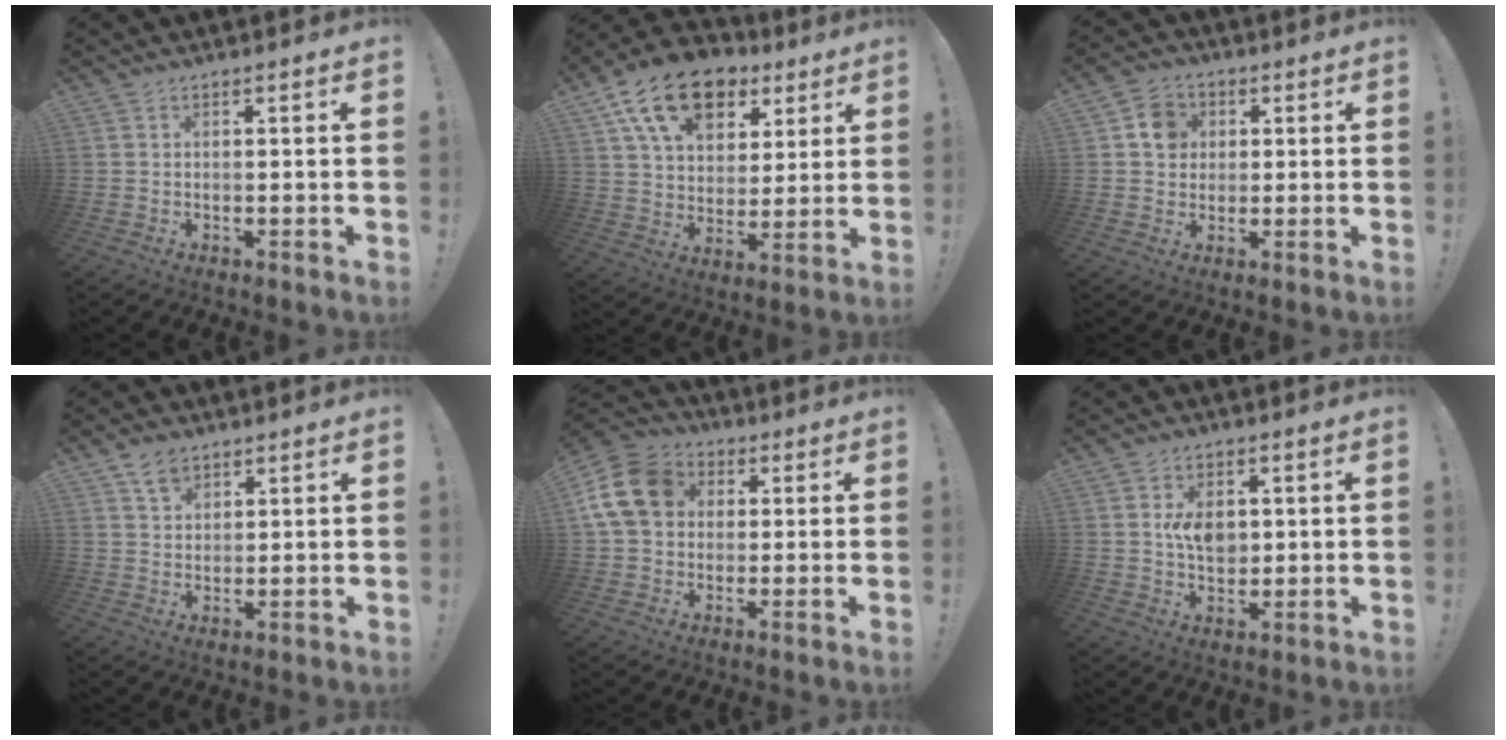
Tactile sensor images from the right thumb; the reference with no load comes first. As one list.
[{"total": 17.9, "force": [9.9, 11.3, 9.7], "torque": [-0.157, -0.047, 0.182]}, {"total": 7.4, "force": [2.0, 6.7, 2.5], "torque": [-0.028, 0.001, 0.040]}, {"total": 5.6, "force": [4.0, 3.4, 2.0], "torque": [-0.021, -0.019, 0.074]}, {"total": 15.5, "force": [3.2, 12.5, 8.6], "torque": [-0.153, 0.006, 0.068]}, {"total": 7.7, "force": [1.9, 5.3, 5.2], "torque": [-0.064, -0.005, 0.035]}]